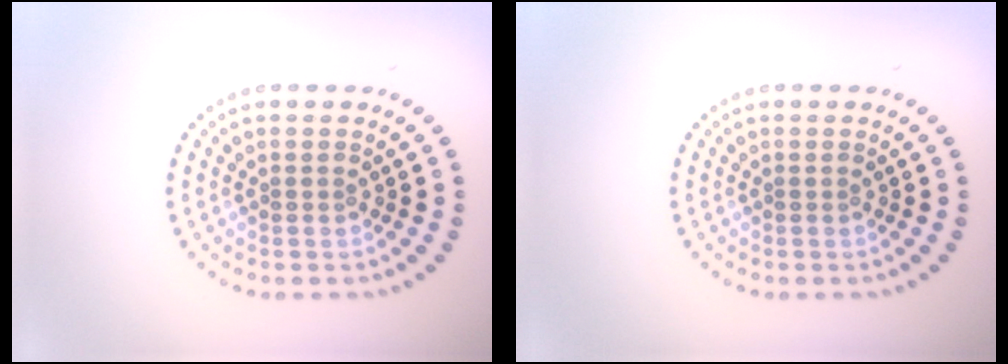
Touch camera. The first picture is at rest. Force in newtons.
{"total": 0.0}